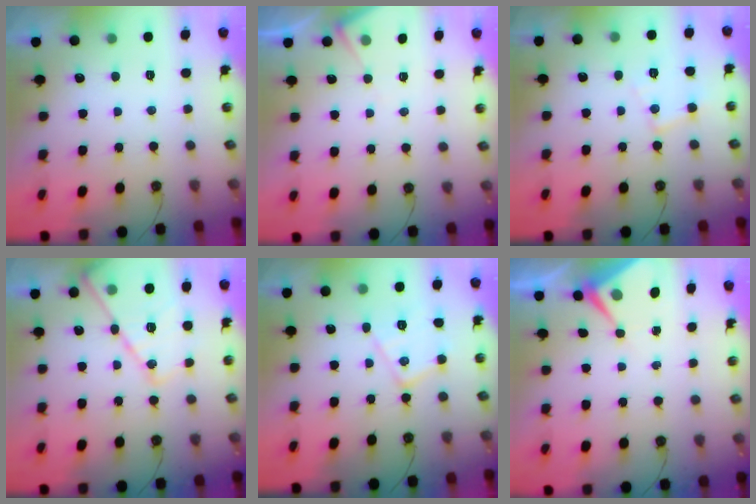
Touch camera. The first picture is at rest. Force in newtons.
{"total": 5.3, "press": 5.2, "slide": 0.7}
{"total": 7.9, "press": 7.9, "slide": 0.6}
{"total": 15.1, "press": 15.1, "slide": 1.3}
{"total": 11.6, "press": 11.6, "slide": 0.3}
{"total": 5.6, "press": 5.6, "slide": 0.7}